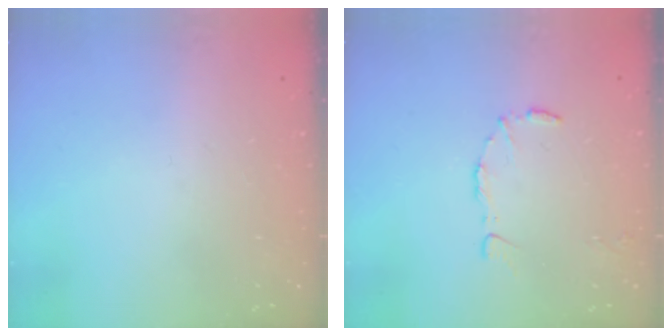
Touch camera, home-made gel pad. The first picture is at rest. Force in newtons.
{"total": 4.8, "press": 4.7, "slide": 0.3}